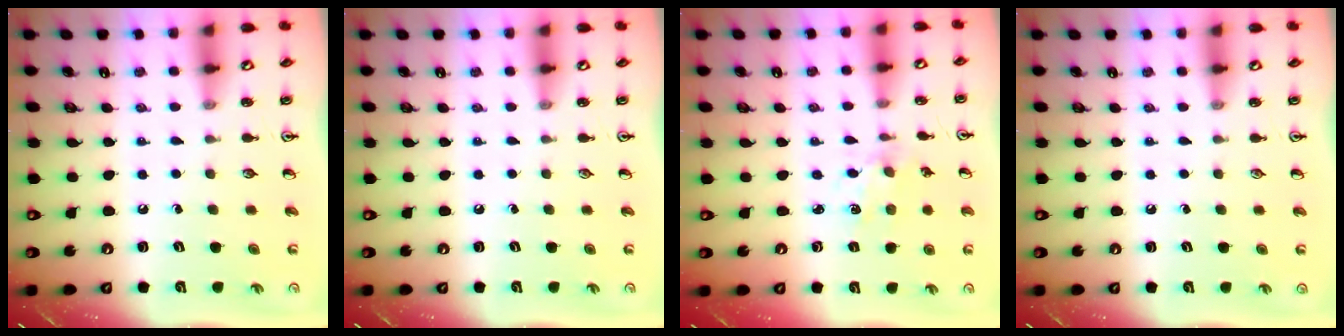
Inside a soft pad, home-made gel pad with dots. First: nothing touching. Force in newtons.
{"total": 0.0}
{"total": 1.9, "press": 1.9, "slide": 0.2}
{"total": 0.0}